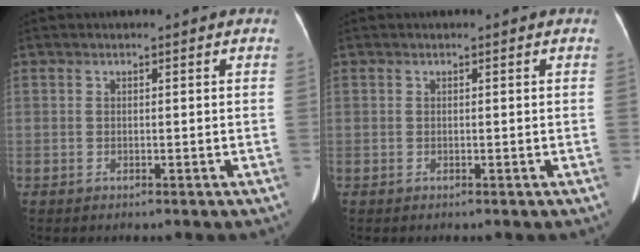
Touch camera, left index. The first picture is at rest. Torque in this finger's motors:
{"motor_torque": [-0.04, -0.10, -0.02, -0.01]}